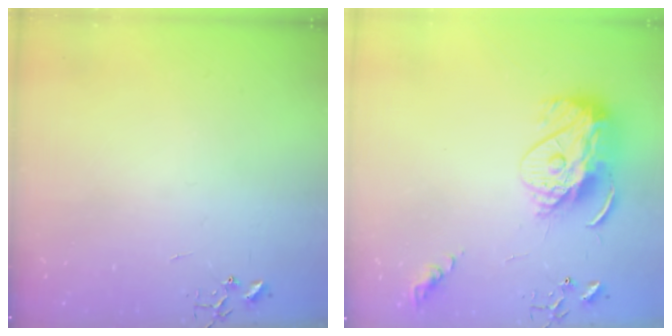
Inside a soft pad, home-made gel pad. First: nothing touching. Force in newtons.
{"total": 14.0, "press": 13.9, "slide": 1.4}